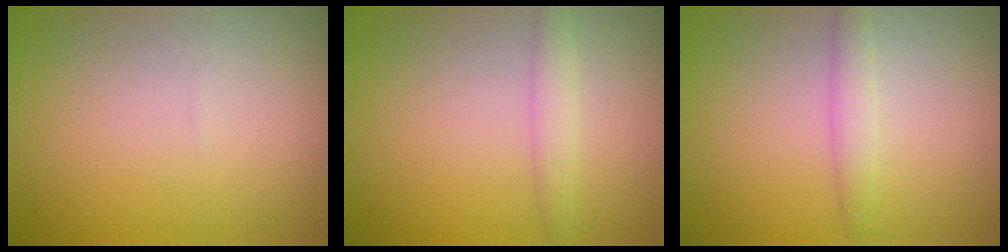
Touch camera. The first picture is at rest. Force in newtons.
{"total": 1.6, "press": 1.6, "slide": 0.1}
{"total": 1.4, "press": 1.4, "slide": 0.0}